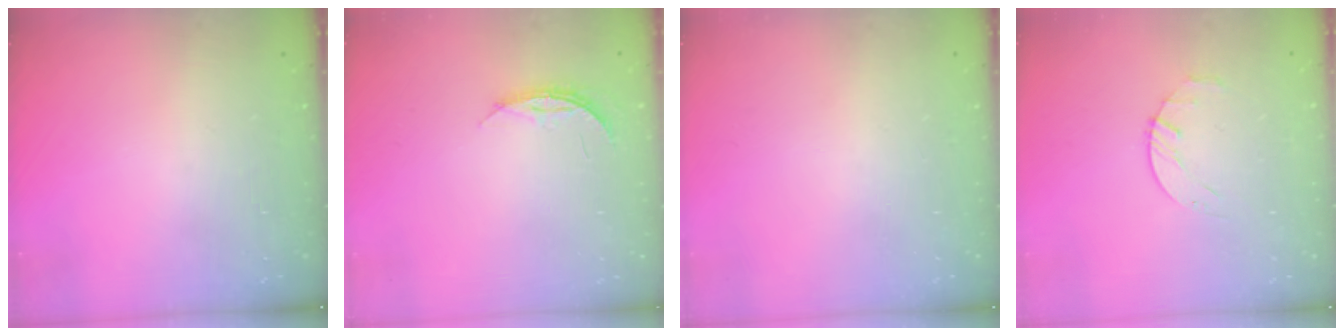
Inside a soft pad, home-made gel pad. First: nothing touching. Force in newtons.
{"total": 3.8, "press": 3.8, "slide": 0.3}
{"total": 0.0}
{"total": 2.7, "press": 2.6, "slide": 0.3}